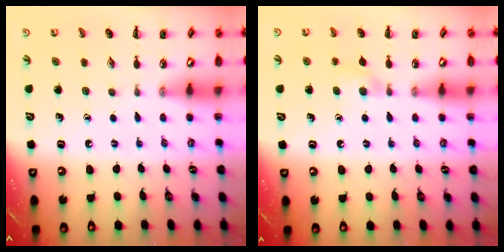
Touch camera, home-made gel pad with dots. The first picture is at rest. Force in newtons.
{"total": 4.7, "press": 4.4, "slide": 1.7}